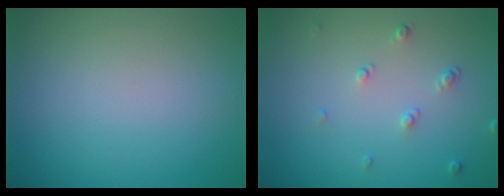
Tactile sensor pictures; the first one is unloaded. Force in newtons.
{"total": 1.1, "press": 0.8, "slide": 0.8}